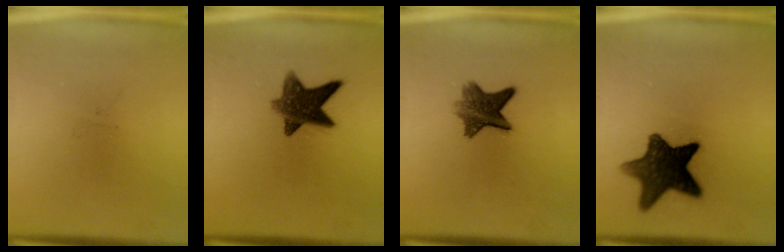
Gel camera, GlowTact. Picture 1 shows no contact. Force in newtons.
{"total": 9.9}
{"total": 7.5}
{"total": 12.6}